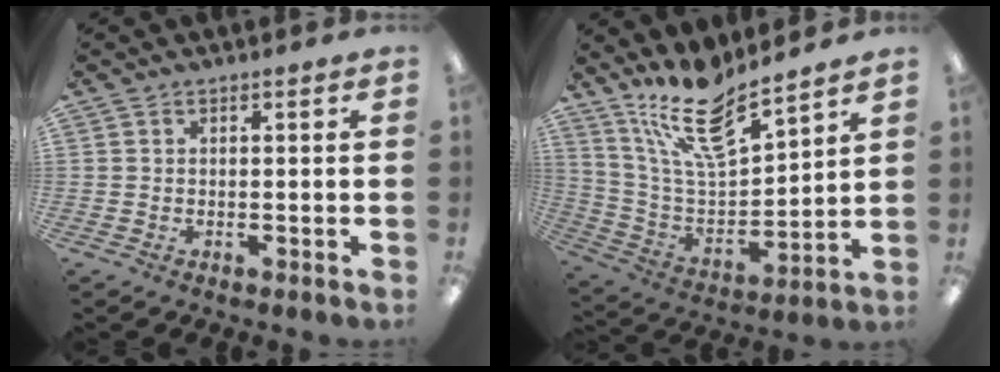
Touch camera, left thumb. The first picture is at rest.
{"total": 17.8, "force": [13.6, 5.6, 9.9], "torque": [-0.198, -0.078, 0.240]}